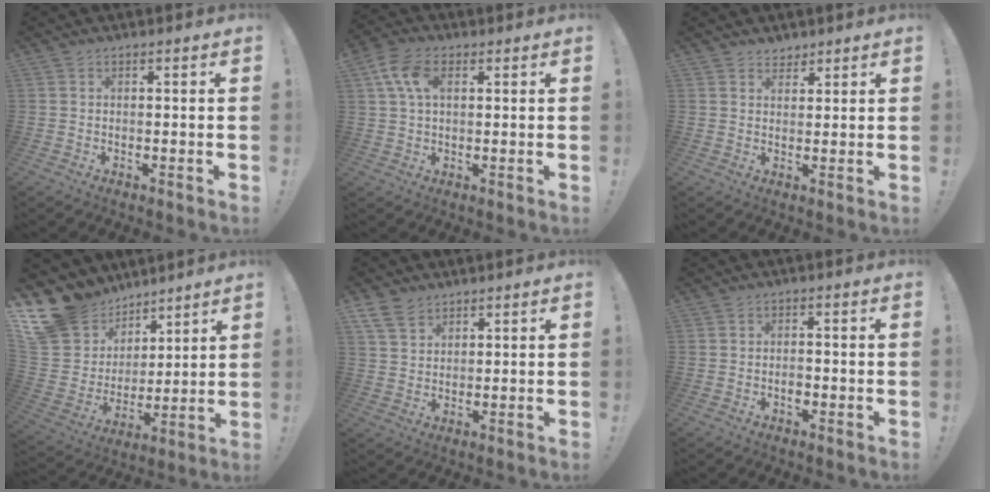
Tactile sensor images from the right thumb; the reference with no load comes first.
{"total": 9.6, "force": [3.0, 5.8, 7.0], "torque": [-0.148, 0.009, 0.059]}
{"total": 2.9, "force": [2.5, 1.6, 0.2], "torque": [0.012, -0.018, 0.044]}
{"total": 17.6, "force": [11.0, 12.7, 5.2], "torque": [-0.102, -0.080, 0.239]}
{"total": 6.1, "force": [4.5, 3.5, 2.2], "torque": [-0.043, -0.021, 0.089]}
{"total": 2.2, "force": [-1.1, 1.3, 1.4], "torque": [-0.014, 0.001, -0.020]}